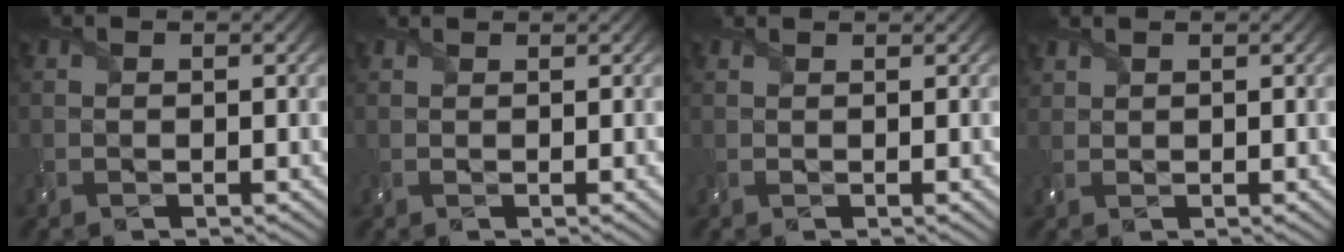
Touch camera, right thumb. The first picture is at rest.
{"total": 1.8, "force": [1.2, 0.4, 1.3], "torque": [-0.029, 0.002, 0.018]}
{"total": 1.9, "force": [1.2, 0.4, 1.3], "torque": [-0.030, 0.003, 0.018]}
{"total": 1.6, "force": [1.4, 0.6, 0.5], "torque": [-0.016, 0.007, 0.034]}